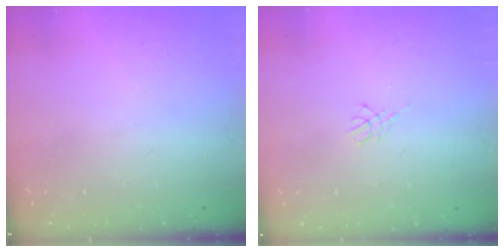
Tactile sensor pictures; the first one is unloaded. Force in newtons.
{"total": 3.0, "press": 2.9, "slide": 0.6}